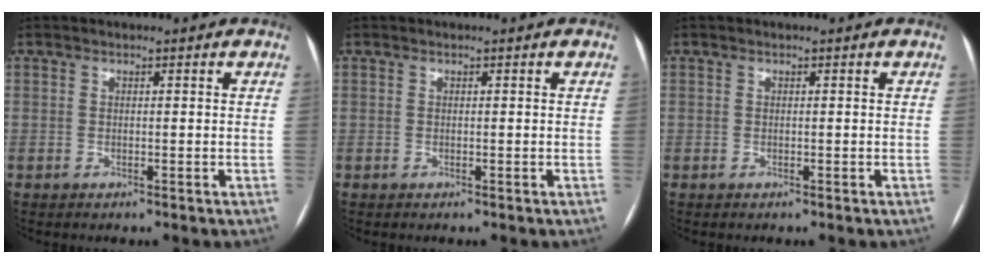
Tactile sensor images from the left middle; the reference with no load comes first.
{"total": 0.0}
{"total": 0.0}